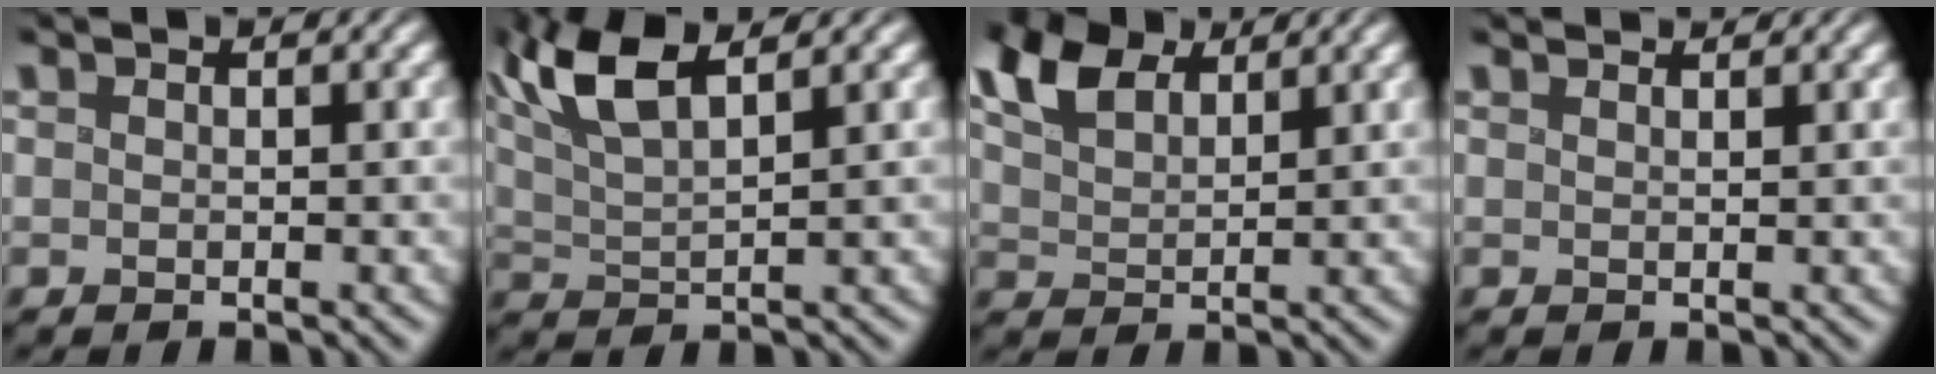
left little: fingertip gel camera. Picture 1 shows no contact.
{"total": 6.3, "force": [3.5, 1.7, 4.9], "torque": [-0.117, 0.023, 0.069]}
{"total": 6.2, "force": [3.7, 3.3, 3.6], "torque": [-0.104, 0.016, 0.073]}
{"total": 1.4, "force": [1.4, 0.1, 0.3], "torque": [-0.012, 0.009, 0.021]}